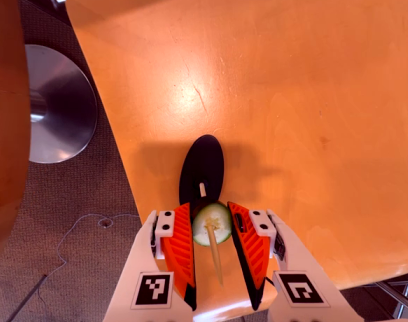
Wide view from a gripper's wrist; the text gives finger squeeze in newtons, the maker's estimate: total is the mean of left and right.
{"total": 6.4, "left": 6.1, "right": 6.7}